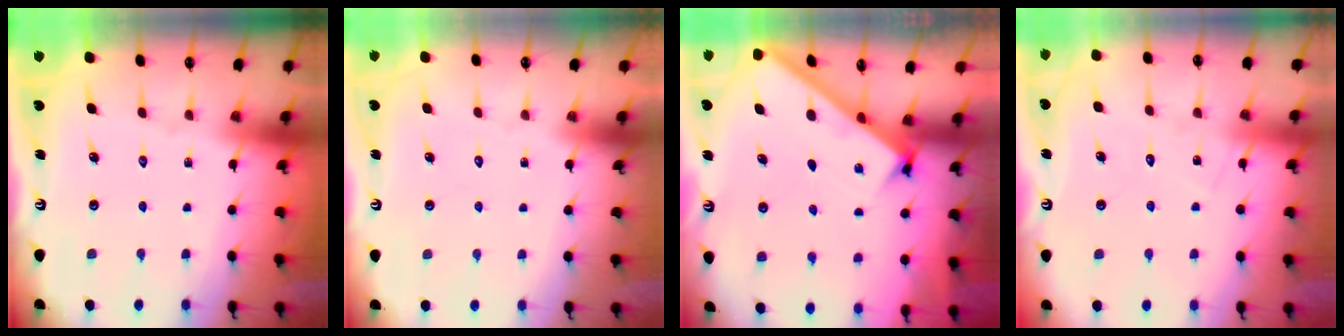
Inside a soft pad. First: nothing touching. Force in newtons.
{"total": 1.8, "press": 1.8, "slide": 0.0}
{"total": 2.8, "press": 2.8, "slide": 0.4}
{"total": 6.4, "press": 6.4, "slide": 0.5}